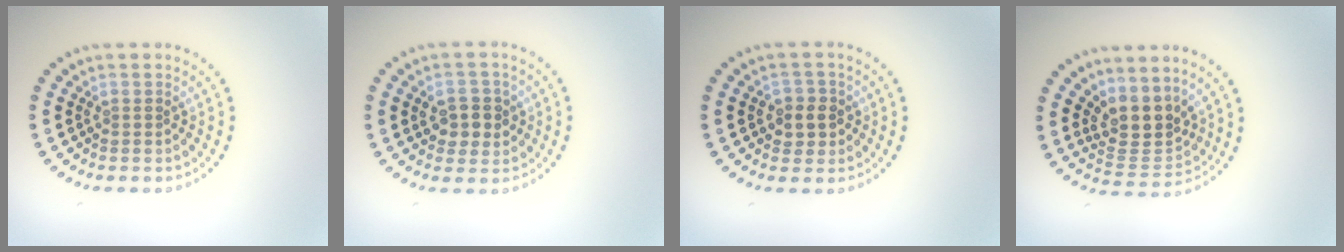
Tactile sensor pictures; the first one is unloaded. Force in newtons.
{"total": 2.9, "press": 2.8, "slide": 0.7}
{"total": 2.2, "press": 2.0, "slide": 0.8}
{"total": 3.9, "press": 3.0, "slide": 2.4}